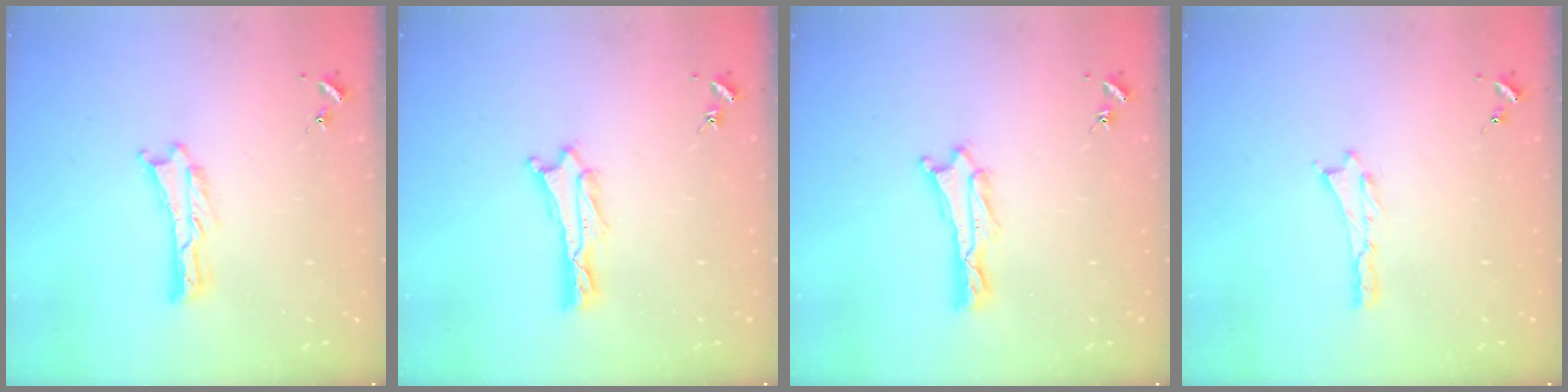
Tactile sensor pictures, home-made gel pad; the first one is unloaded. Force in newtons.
{"total": 1.0, "press": 1.0, "slide": 0.1}
{"total": 1.0, "press": 1.0, "slide": 0.1}
{"total": 0.0}